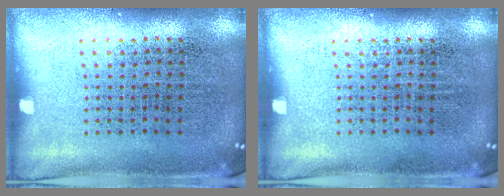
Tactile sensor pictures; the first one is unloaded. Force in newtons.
{"total": 0.0}